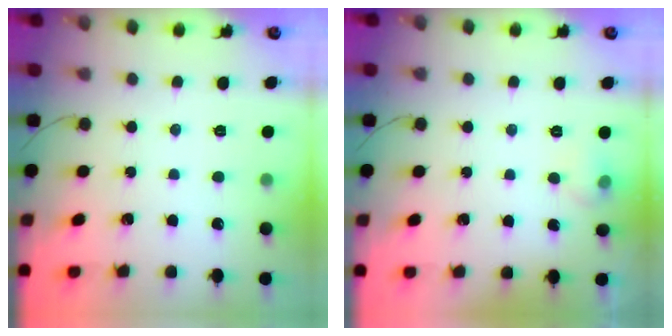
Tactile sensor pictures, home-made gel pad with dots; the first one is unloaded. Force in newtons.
{"total": 7.9, "press": 4.8, "slide": 6.3}